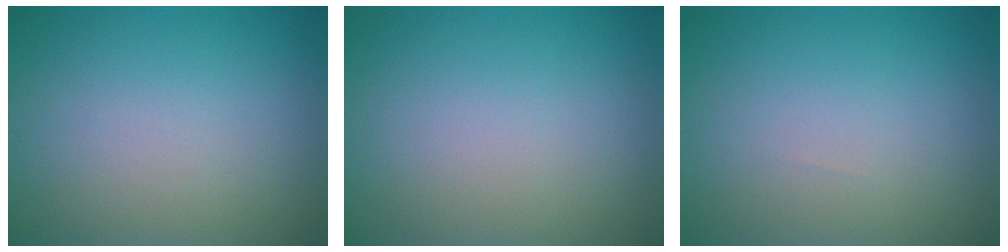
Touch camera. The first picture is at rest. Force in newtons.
{"total": 0.0}
{"total": 0.0}